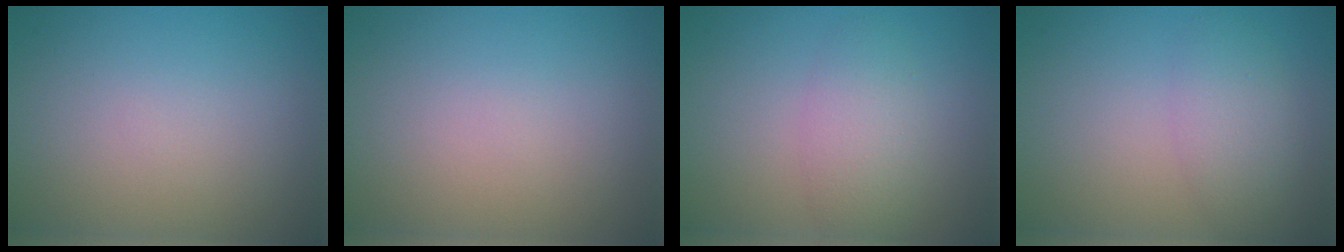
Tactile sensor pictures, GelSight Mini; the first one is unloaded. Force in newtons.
{"total": 0.0}
{"total": 3.3, "press": 3.3, "slide": 0.1}
{"total": 3.0, "press": 3.0, "slide": 0.1}